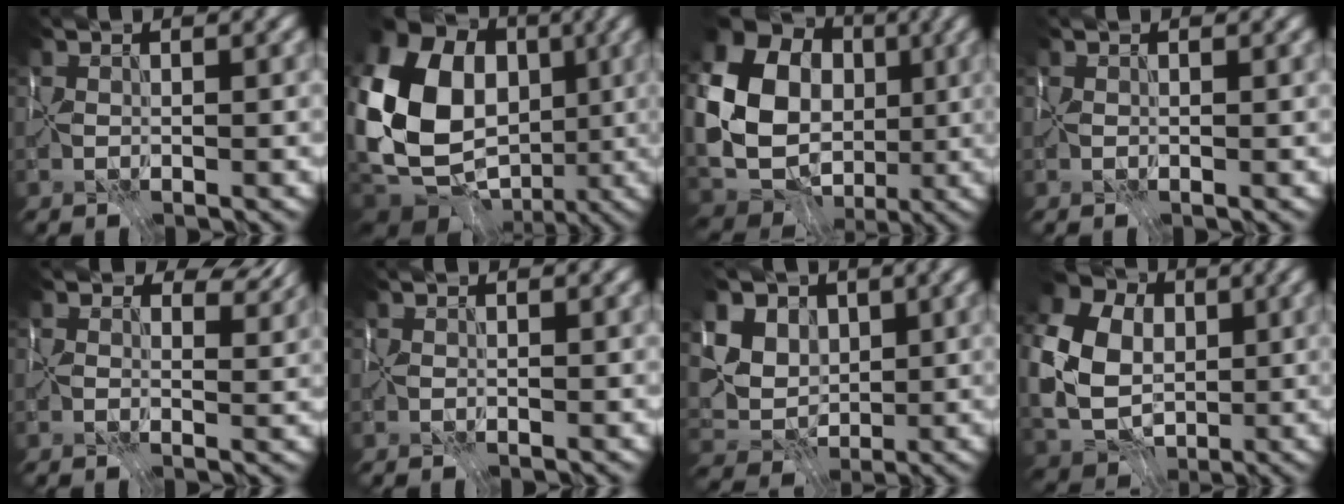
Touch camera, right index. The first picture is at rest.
{"total": 15.5, "force": [-0.4, 12.4, 9.4], "torque": [-0.188, 0.009, -0.004]}
{"total": 16.3, "force": [1.1, 14.0, 8.2], "torque": [-0.181, 0.003, 0.011]}
{"total": 0.0}
{"total": 4.5, "force": [2.5, 2.8, 2.5], "torque": [-0.027, 0.003, 0.016]}
{"total": 0.0}
{"total": 9.7, "force": [3.4, 7.8, 4.5], "torque": [-0.106, 0.019, 0.054]}
{"total": 11.4, "force": [0.3, 9.0, 7.0], "torque": [-0.160, -0.005, 0.007]}